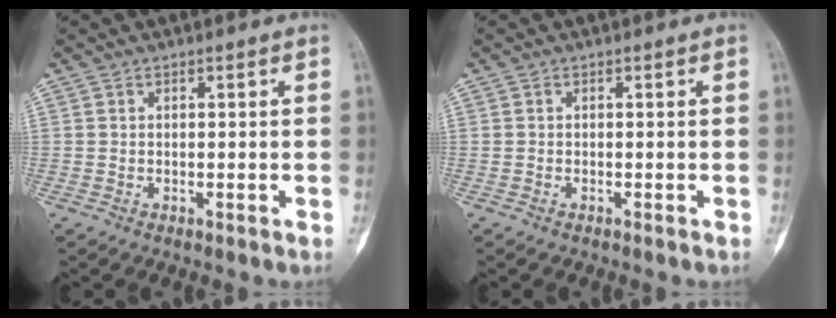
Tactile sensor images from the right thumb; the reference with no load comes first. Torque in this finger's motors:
{"motor_torque": [0.29, 0.09, -0.24, 0.06, 0.02]}